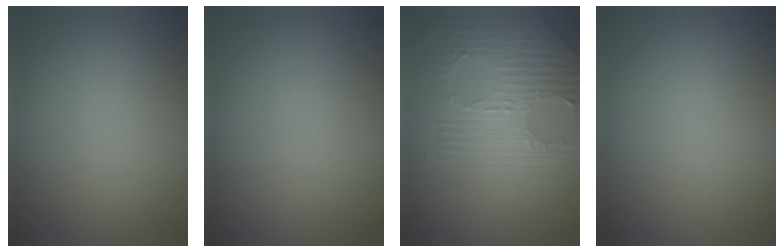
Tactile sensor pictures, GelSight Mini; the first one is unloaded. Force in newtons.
{"total": 0.0}
{"total": 7.6, "press": 5.1, "slide": 5.6}
{"total": 0.0}